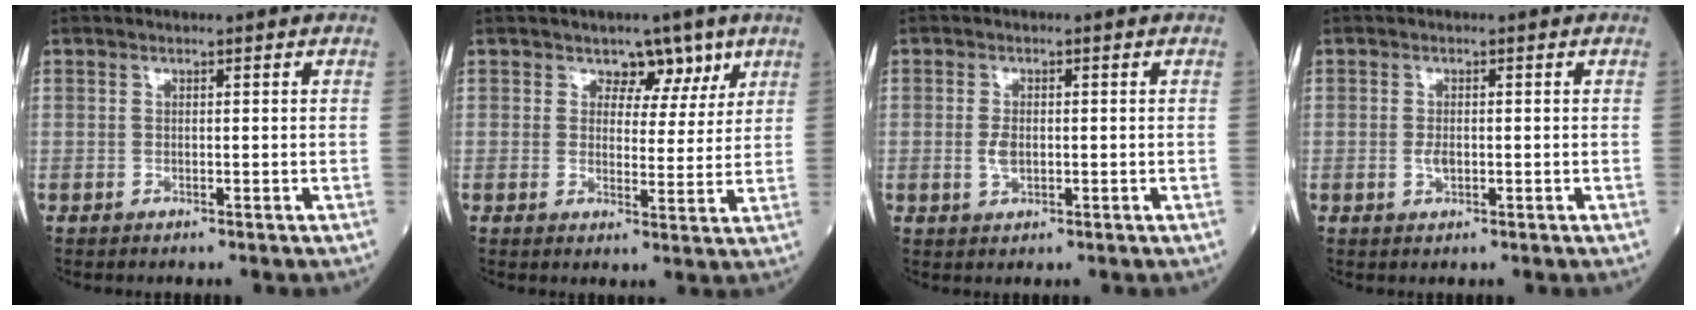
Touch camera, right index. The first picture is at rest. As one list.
[{"total": 4.8, "force": [3.0, 3.2, 1.8], "torque": [-0.008, 0.001, 0.040]}, {"total": 2.4, "force": [-0.3, 1.3, 2.1], "torque": [-0.047, -0.002, -0.004]}, {"total": 1.6, "force": [-0.3, 0.8, 1.4], "torque": [-0.030, -0.001, -0.003]}]